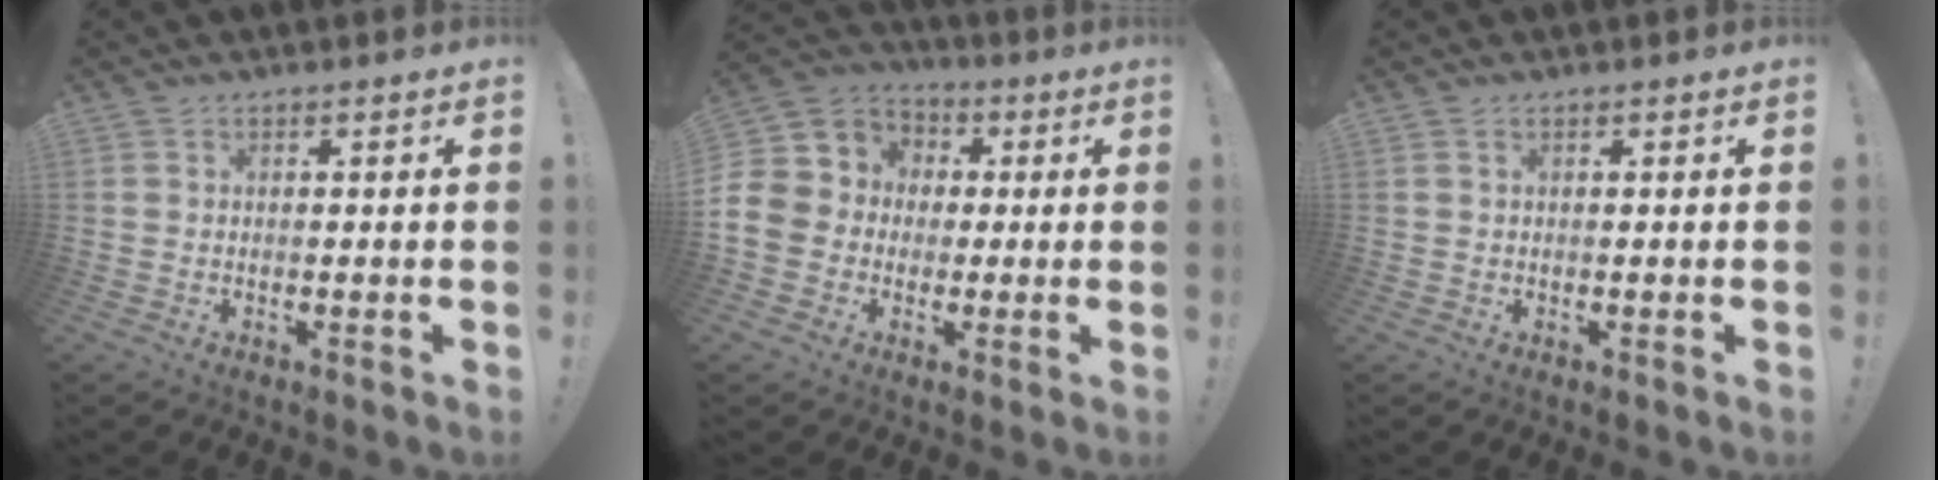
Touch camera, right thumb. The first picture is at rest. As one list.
[{"total": 10.7, "force": [-1.4, 10.0, 3.7], "torque": [-0.065, 0.018, -0.020]}, {"total": 0.0}]